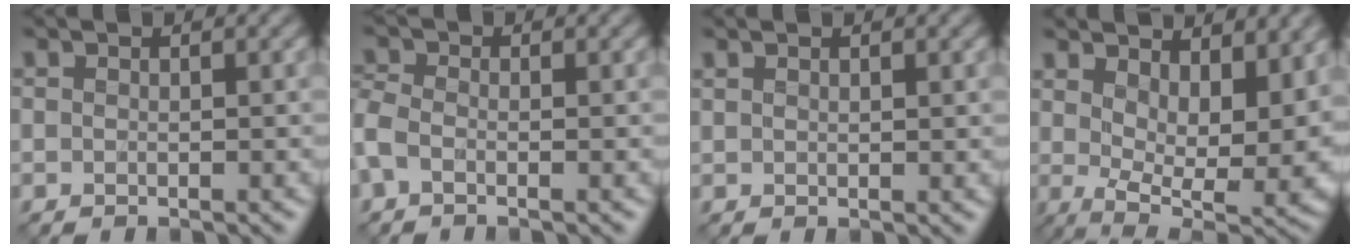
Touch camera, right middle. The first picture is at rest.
{"total": 2.3, "force": [-0.8, 1.4, 1.6], "torque": [-0.050, 0.005, -0.031]}
{"total": 0.8, "force": [0.8, 0.0, 0.2], "torque": [-0.007, -0.002, 0.018]}
{"total": 12.3, "force": [2.1, 6.5, 10.2], "torque": [-0.130, -0.016, 0.065]}